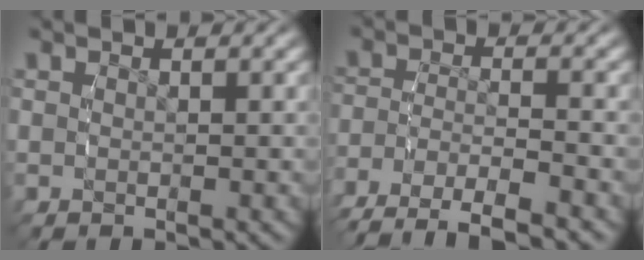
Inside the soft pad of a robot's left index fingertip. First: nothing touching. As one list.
[{"total": 6.7, "force": [-5.5, 2.5, 2.9], "torque": [-0.055, -0.020, -0.085]}]